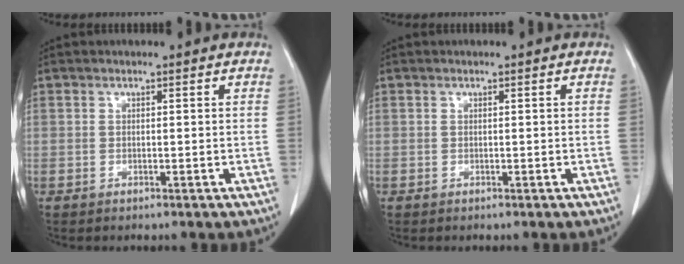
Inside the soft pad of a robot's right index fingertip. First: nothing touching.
{"total": 0.0}